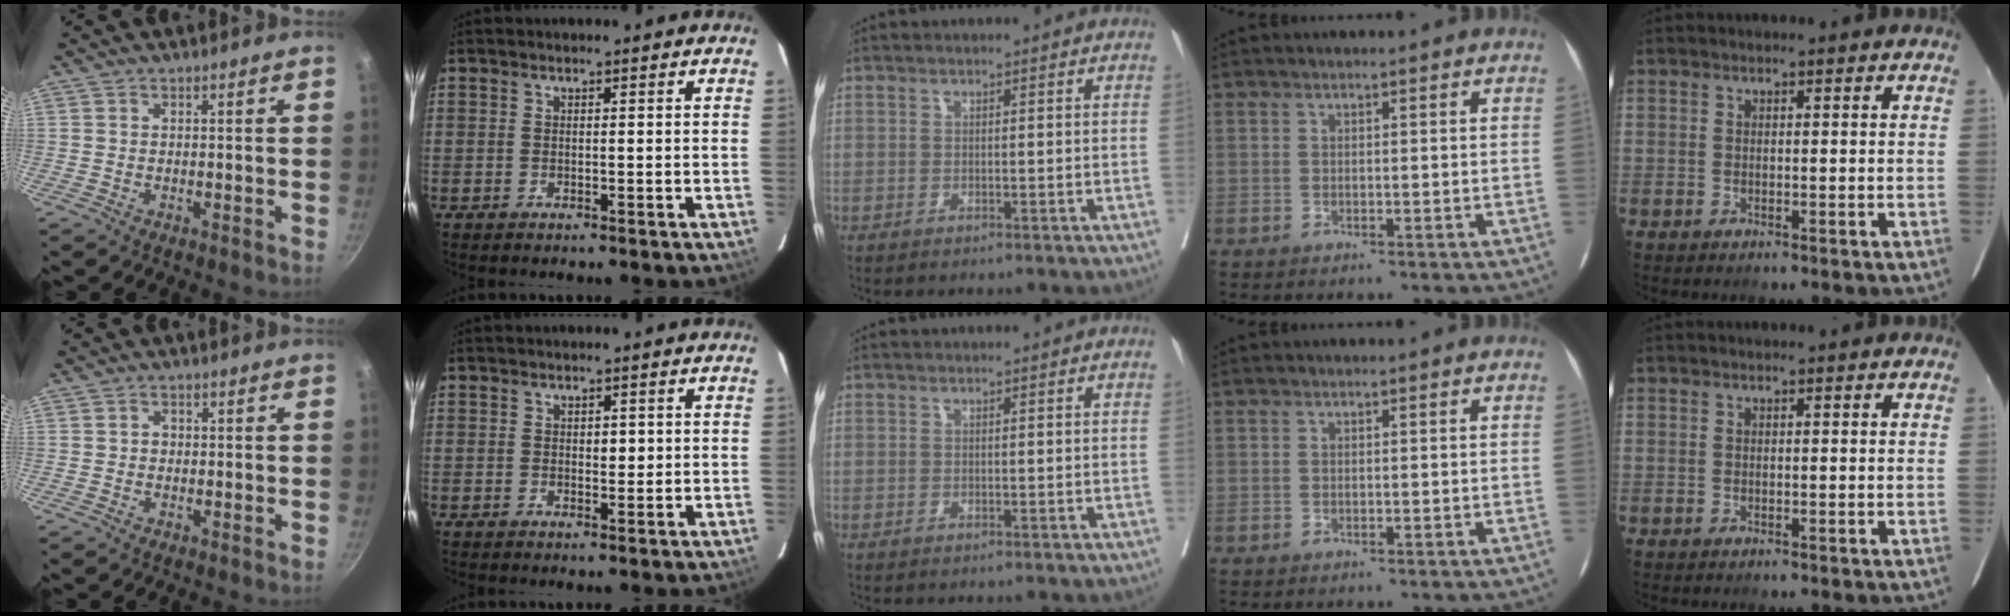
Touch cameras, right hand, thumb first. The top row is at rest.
{"thumb": {"total": 1.2, "force": [0.0, 1.1, 0.6], "torque": [-0.003, 0.004, -0.003]}, "index": {"total": 1.7, "force": [0.3, 1.0, 1.3], "torque": [-0.016, 0.000, 0.005]}}